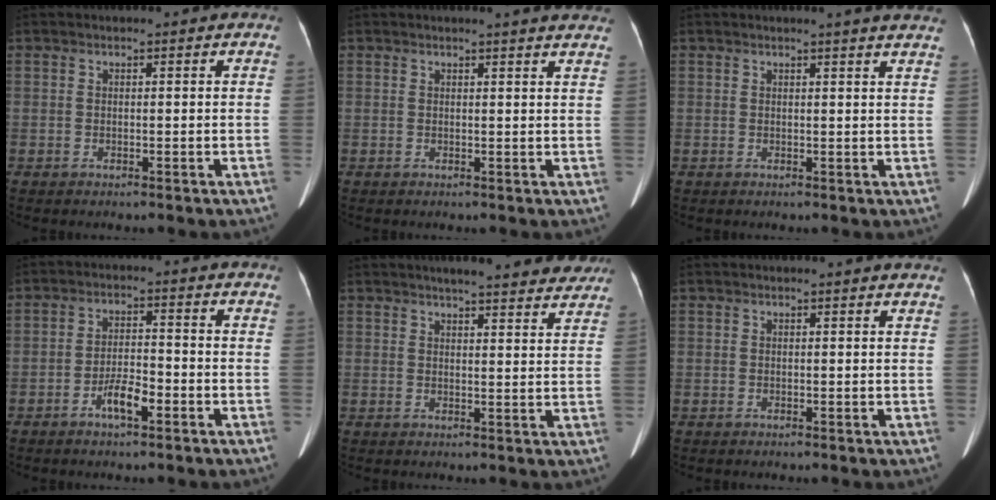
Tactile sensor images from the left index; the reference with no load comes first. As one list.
[{"total": 6.6, "force": [6.0, -0.1, 2.6], "torque": [-0.031, -0.002, 0.046]}, {"total": 6.7, "force": [6.0, -0.3, 2.9], "torque": [-0.034, -0.003, 0.045]}, {"total": 4.4, "force": [-2.5, 1.1, 3.5], "torque": [-0.069, 0.004, -0.045]}, {"total": 15.2, "force": [13.6, 2.4, 6.3], "torque": [-0.065, 0.009, 0.156]}, {"total": 1.6, "force": [1.5, -0.2, 0.4], "torque": [-0.017, -0.002, 0.010]}]